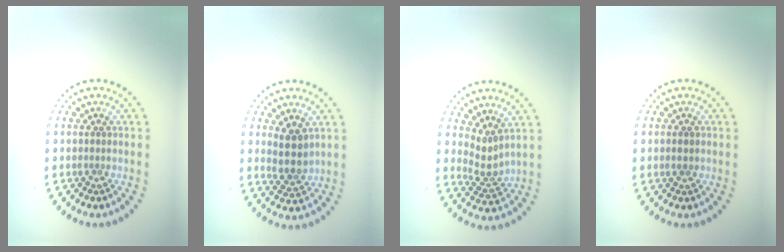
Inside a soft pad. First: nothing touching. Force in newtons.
{"total": 2.8, "press": 2.5, "slide": 1.3}
{"total": 2.3, "press": 1.6, "slide": 1.7}
{"total": 1.1, "press": 1.1, "slide": 0.1}